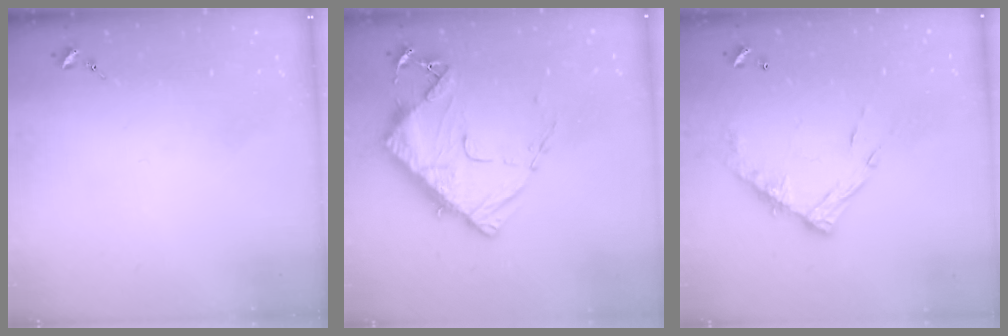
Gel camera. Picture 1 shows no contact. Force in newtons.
{"total": 13.3, "press": 13.2, "slide": 1.3}
{"total": 13.3, "press": 13.3, "slide": 1.1}